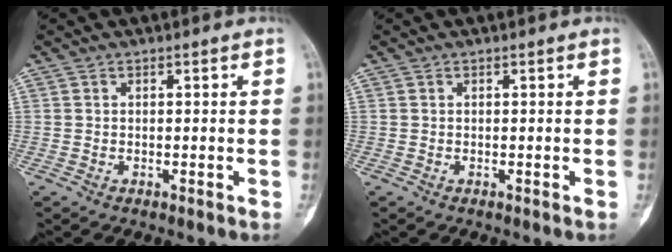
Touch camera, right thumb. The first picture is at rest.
{"total": 0.0}